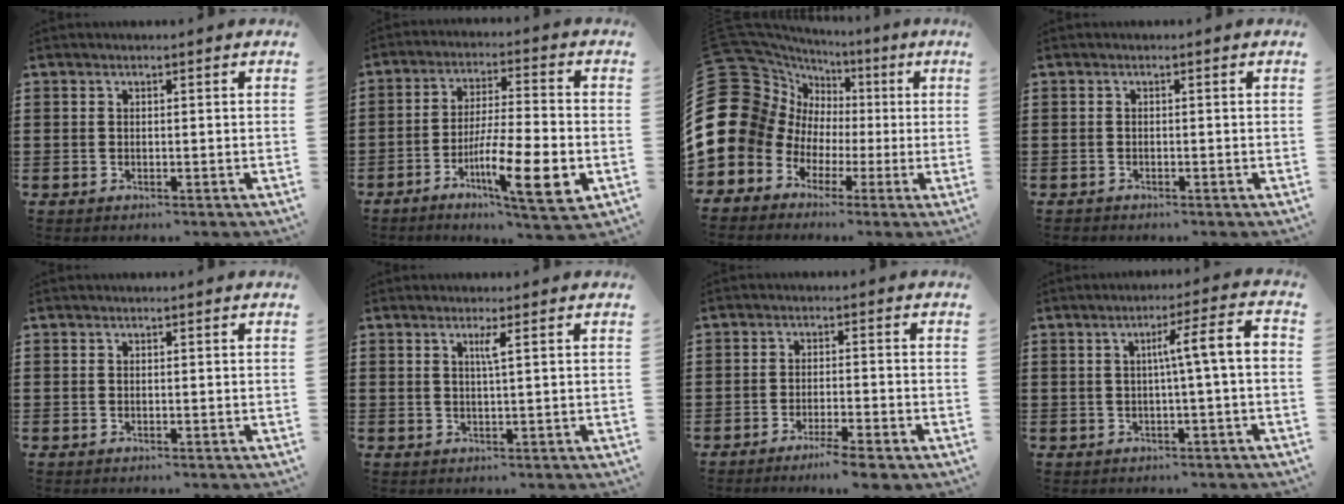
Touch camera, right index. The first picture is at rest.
{"total": 12.4, "force": [-4.9, 1.9, 11.2], "torque": [-0.207, -0.004, -0.088]}
{"total": 16.5, "force": [0.4, 15.1, 6.6], "torque": [-0.216, -0.023, 0.023]}
{"total": 0.6, "force": [-0.5, 0.2, 0.0], "torque": [-0.002, 0.001, -0.012]}
{"total": 0.0}
{"total": 1.9, "force": [0.6, -0.4, 1.7], "torque": [-0.033, -0.005, 0.007]}
{"total": 3.6, "force": [-3.0, -0.2, 1.9], "torque": [-0.030, -0.003, -0.056]}
{"total": 6.3, "force": [-0.2, -0.1, 6.3], "torque": [-0.116, 0.000, -0.010]}